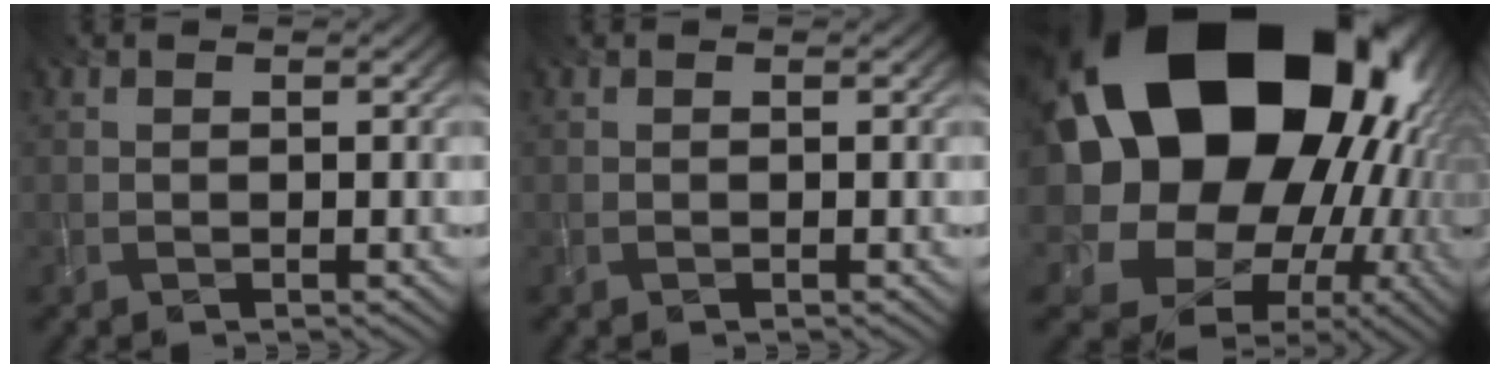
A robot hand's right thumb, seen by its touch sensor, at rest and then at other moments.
{"total": 0.0}
{"total": 26.3, "force": [5.5, 21.6, 14.0], "torque": [-0.279, -0.057, 0.089]}